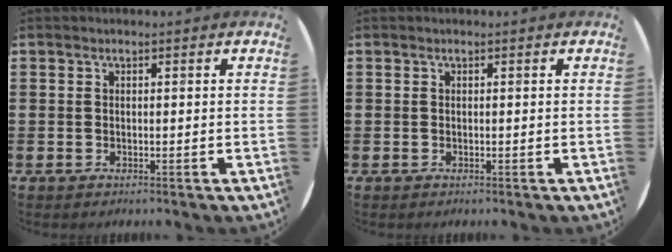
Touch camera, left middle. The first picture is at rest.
{"total": 0.0}